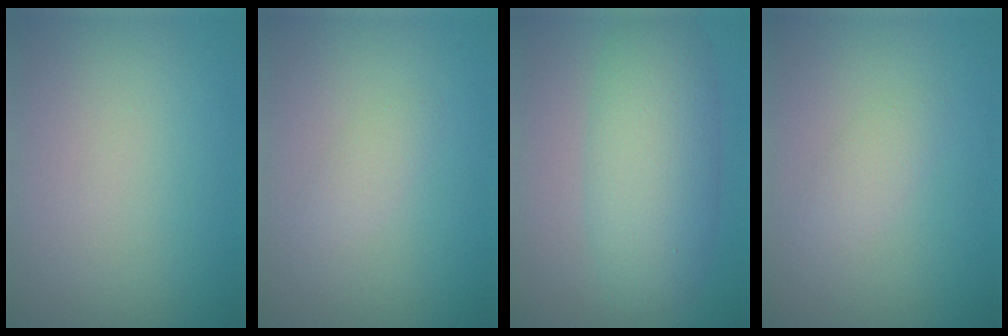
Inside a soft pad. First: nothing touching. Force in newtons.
{"total": 1.1, "press": 1.1, "slide": 0.1}
{"total": 6.6, "press": 6.6, "slide": 0.2}
{"total": 1.4, "press": 1.4, "slide": 0.1}